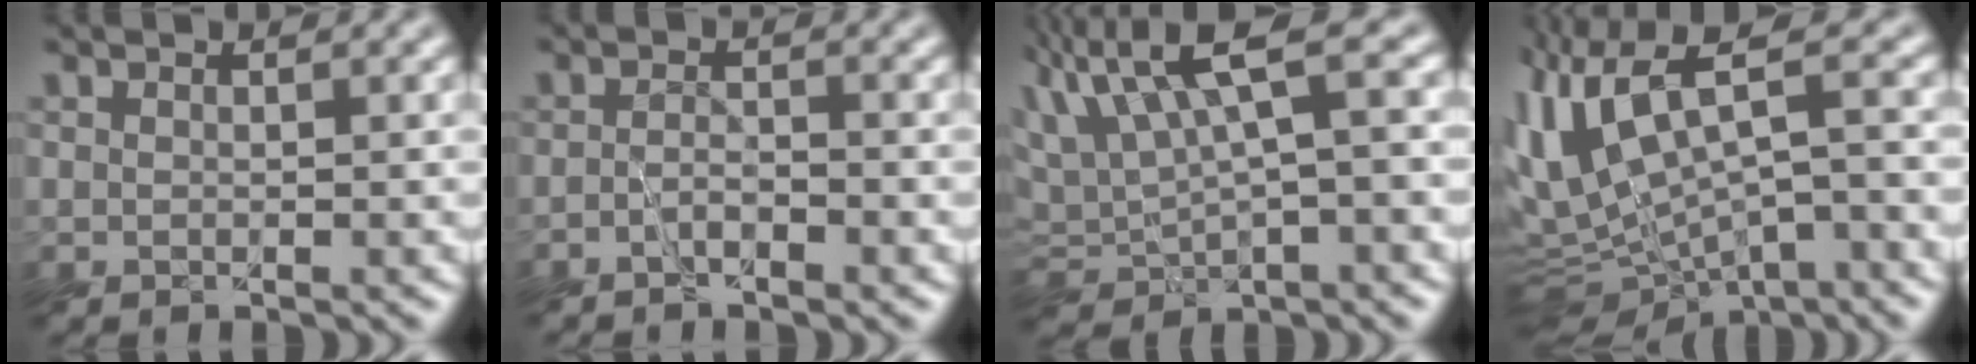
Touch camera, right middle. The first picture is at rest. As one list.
[{"total": 2.0, "force": [-1.7, 0.4, 1.0], "torque": [-0.017, 0.000, -0.037]}, {"total": 6.9, "force": [2.1, 1.8, 6.3], "torque": [-0.115, 0.015, 0.031]}, {"total": 8.7, "force": [-0.2, 3.9, 7.8], "torque": [-0.168, -0.005, 0.004]}]